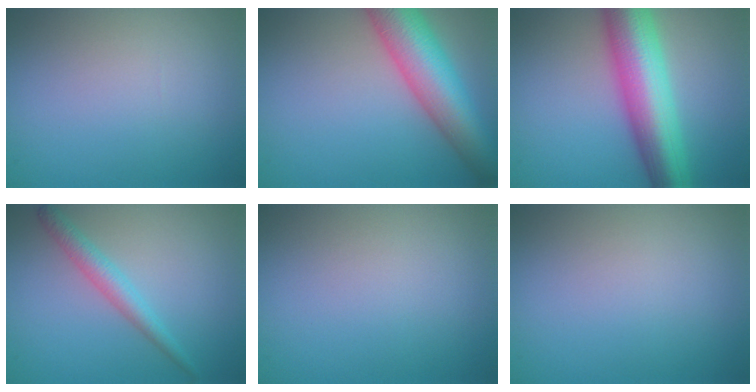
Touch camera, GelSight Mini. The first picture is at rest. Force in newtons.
{"total": 9.4, "press": 9.4, "slide": 0.4}
{"total": 10.1, "press": 10.1, "slide": 0.2}
{"total": 2.4, "press": 2.4, "slide": 0.1}
{"total": 0.0}
{"total": 0.0}